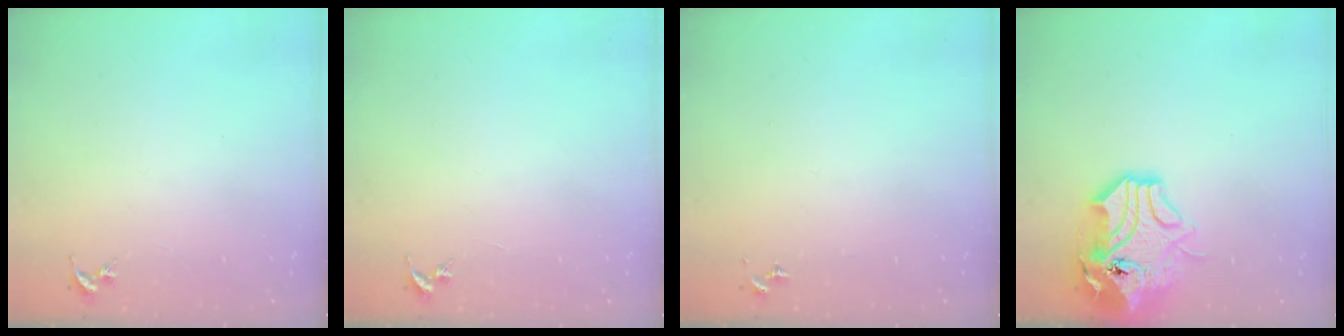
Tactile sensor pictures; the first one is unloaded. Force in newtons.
{"total": 0.0}
{"total": 0.0}
{"total": 17.8, "press": 17.5, "slide": 2.8}